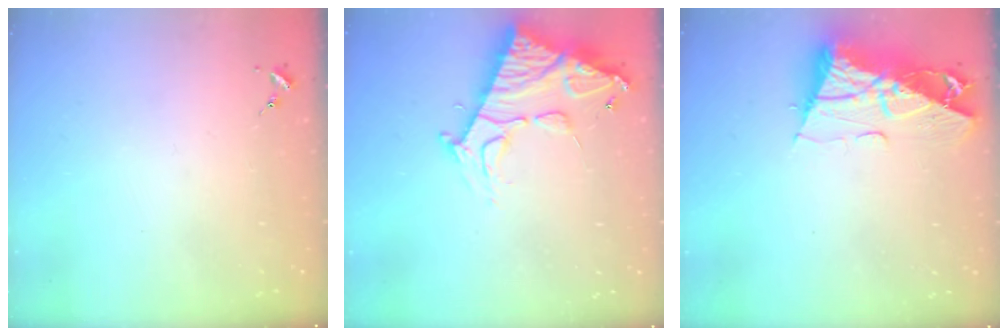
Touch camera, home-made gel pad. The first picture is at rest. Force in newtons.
{"total": 18.5, "press": 18.4, "slide": 1.8}
{"total": 12.1, "press": 12.0, "slide": 1.2}